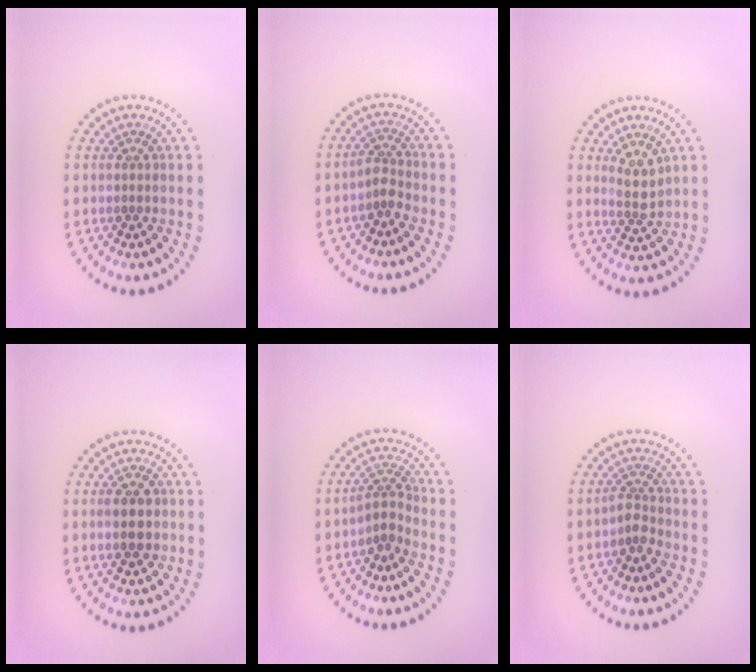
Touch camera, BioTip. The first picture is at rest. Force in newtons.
{"total": 1.7, "press": 1.3, "slide": 1.1}
{"total": 2.5, "press": 2.1, "slide": 1.2}
{"total": 3.3, "press": 3.3, "slide": 0.2}
{"total": 2.3, "press": 1.6, "slide": 1.7}
{"total": 1.8, "press": 1.3, "slide": 1.2}